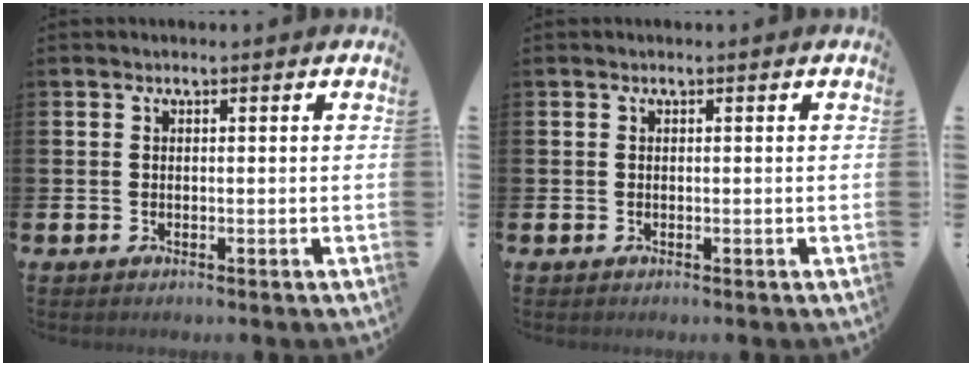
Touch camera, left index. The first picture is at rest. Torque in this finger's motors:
{"motor_torque": [-0.01, -0.01, 0.00, 0.00]}